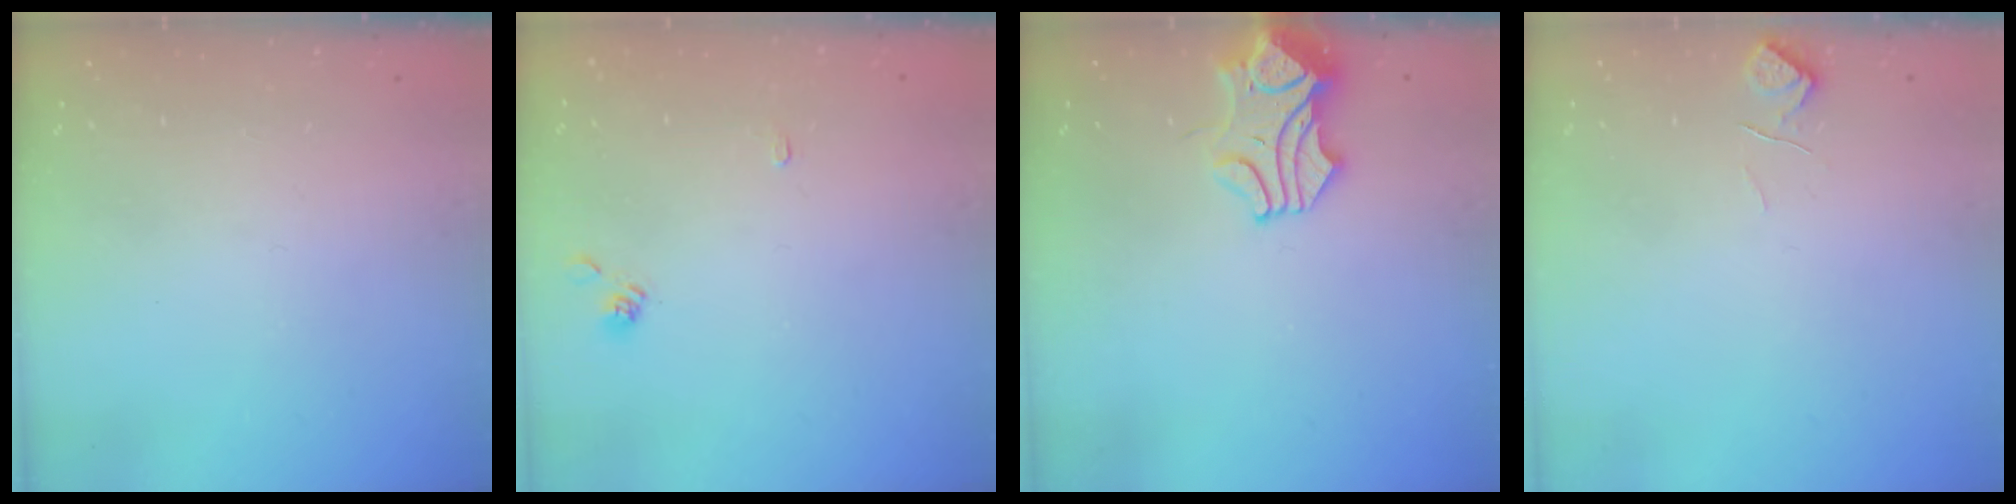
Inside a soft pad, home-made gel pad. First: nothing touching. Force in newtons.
{"total": 2.9, "press": 2.9, "slide": 0.3}
{"total": 1.1, "press": 0.7, "slide": 0.9}
{"total": 1.0, "press": 0.7, "slide": 0.6}